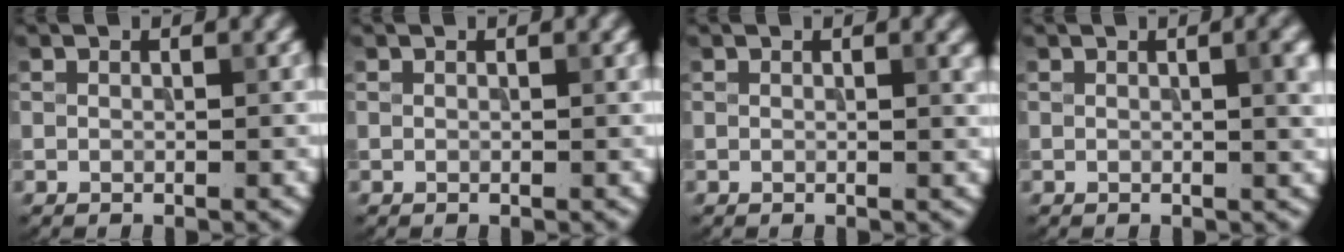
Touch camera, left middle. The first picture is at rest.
{"total": 0.0}
{"total": 1.0, "force": [0.5, 0.1, 0.8], "torque": [-0.012, -0.001, 0.009]}
{"total": 2.9, "force": [0.7, 0.7, 2.8], "torque": [-0.039, 0.004, 0.010]}